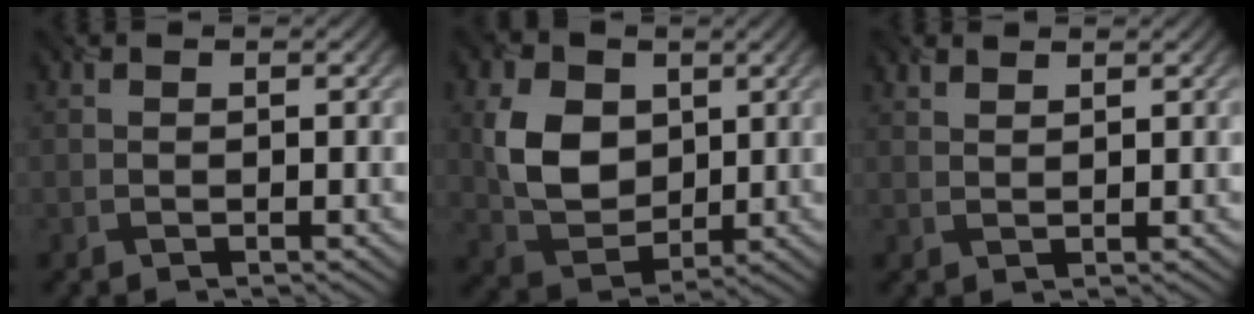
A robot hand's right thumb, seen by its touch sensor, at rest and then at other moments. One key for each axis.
{"total": 8.4, "fx": 2.0, "fy": 6.3, "fz": 5.2, "tx": -0.124, "ty": -0.001, "tz": 0.039}
{"total": 1.3, "fx": 1.3, "fy": 0.1, "fz": 0.3, "tx": -0.011, "ty": 0.003, "tz": 0.026}